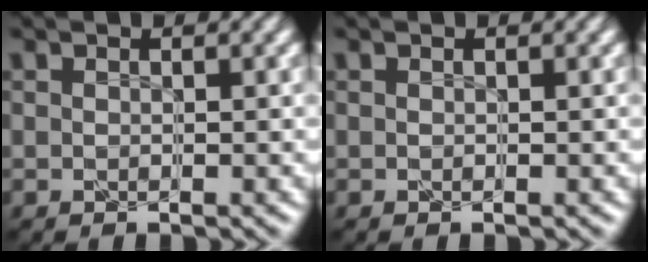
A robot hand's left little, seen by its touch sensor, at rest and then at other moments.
{"total": 0.0}